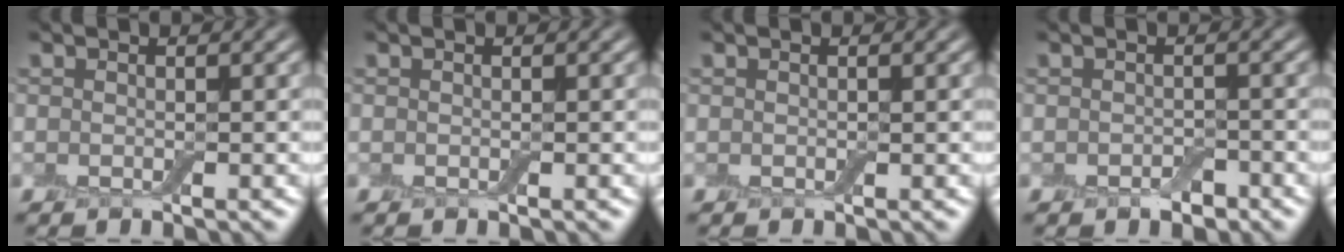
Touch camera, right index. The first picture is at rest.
{"total": 0.0}
{"total": 0.0}
{"total": 1.4, "force": [-0.8, 0.8, 0.8], "torque": [-0.014, -0.003, -0.013]}